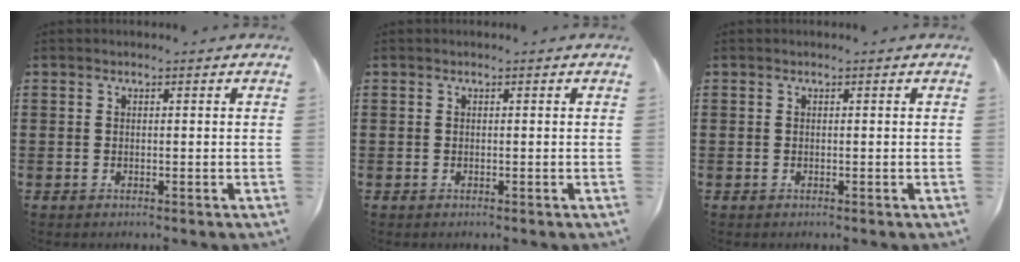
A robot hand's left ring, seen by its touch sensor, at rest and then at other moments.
{"total": 0.0}
{"total": 0.0}